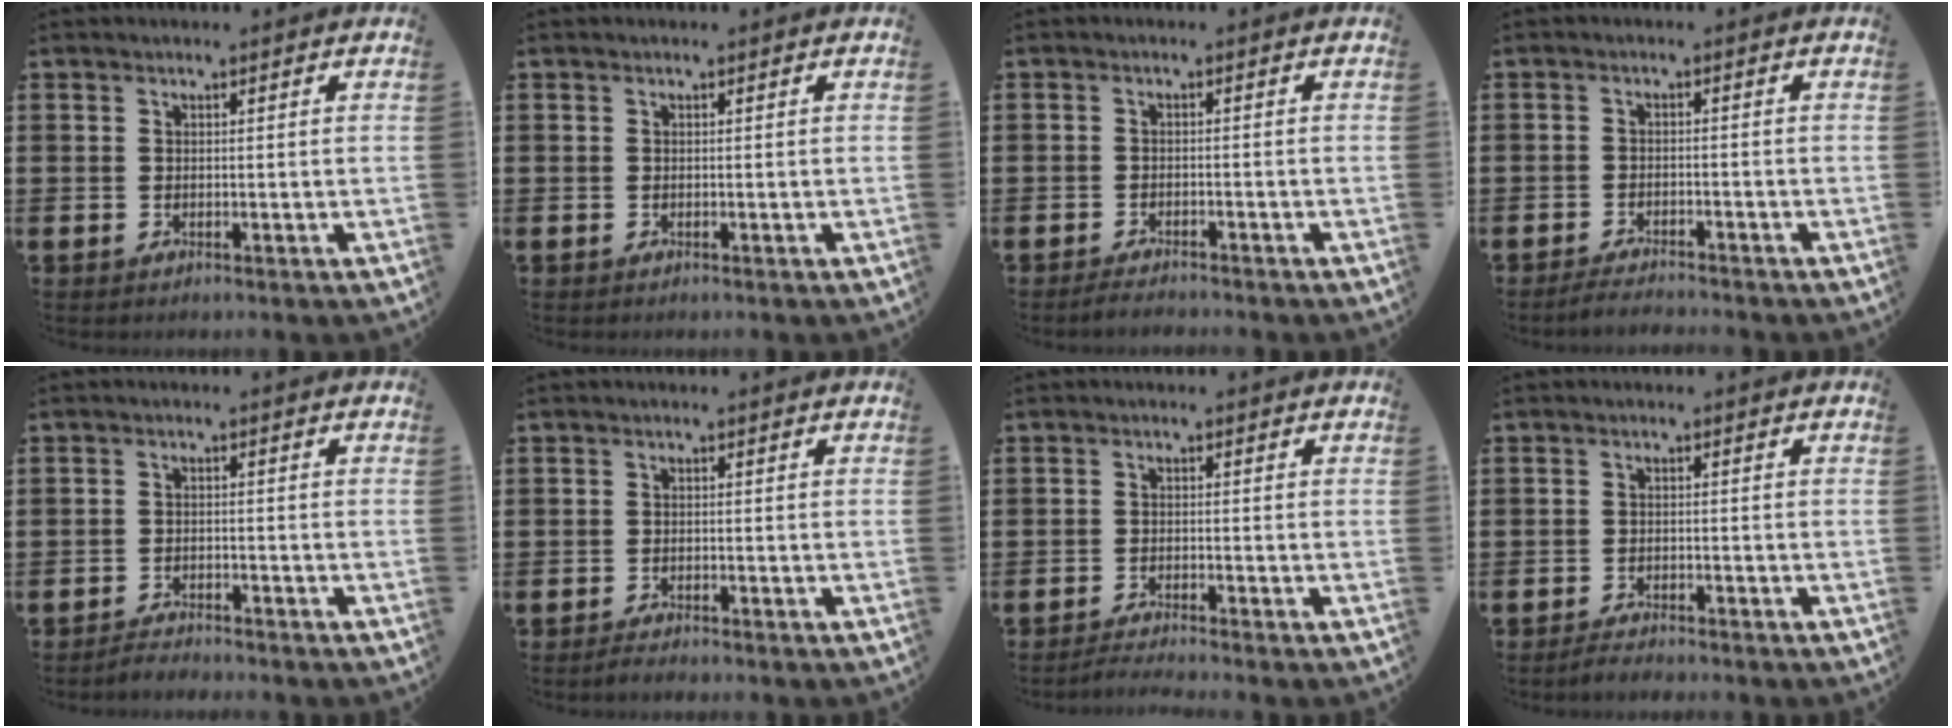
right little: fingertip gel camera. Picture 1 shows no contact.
{"total": 0.0}
{"total": 1.5, "force": [-1.5, 0.0, 0.2], "torque": [-0.007, 0.002, -0.030]}
{"total": 1.9, "force": [-1.9, 0.0, 0.3], "torque": [-0.008, 0.005, -0.037]}
{"total": 1.8, "force": [-1.8, 0.0, -0.1], "torque": [-0.004, 0.005, -0.039]}
{"total": 1.1, "force": [-1.0, 0.1, 0.3], "torque": [-0.009, -0.001, -0.021]}
{"total": 1.4, "force": [-1.4, -0.2, 0.4], "torque": [-0.006, 0.002, -0.027]}
{"total": 1.5, "force": [-1.5, 0.0, 0.2], "torque": [-0.006, 0.002, -0.030]}